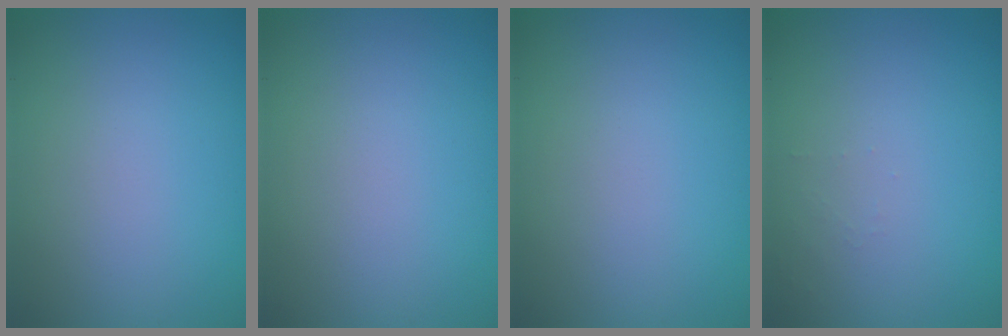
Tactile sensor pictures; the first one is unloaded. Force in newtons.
{"total": 0.0}
{"total": 0.0}
{"total": 0.7, "press": 0.7, "slide": 0.1}